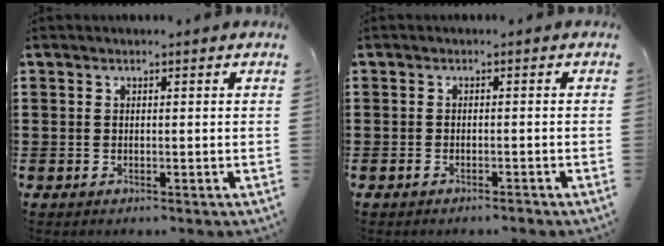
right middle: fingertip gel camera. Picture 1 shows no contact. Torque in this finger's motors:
{"motor_torque": [-0.05, -0.04, -0.02, -0.01]}